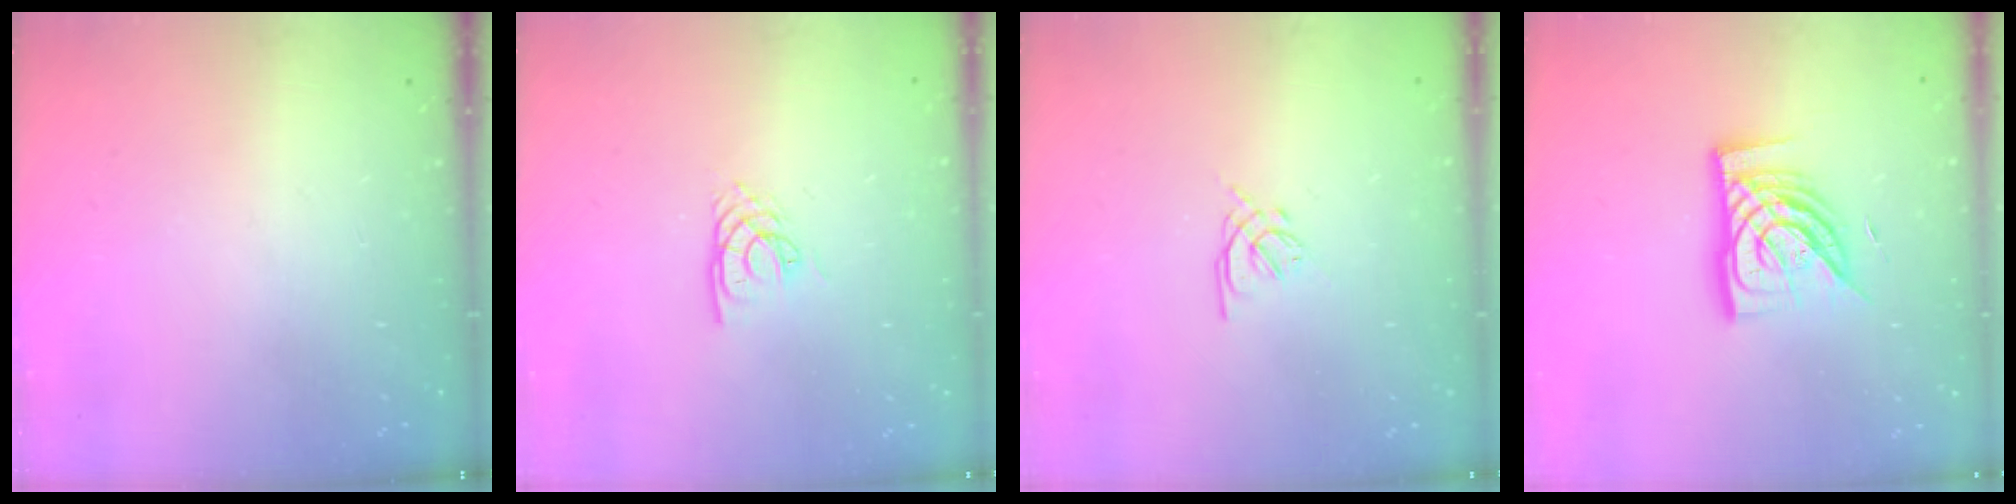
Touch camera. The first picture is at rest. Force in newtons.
{"total": 3.2, "press": 3.2, "slide": 0.2}
{"total": 1.6, "press": 1.5, "slide": 0.6}
{"total": 13.8, "press": 13.7, "slide": 1.3}